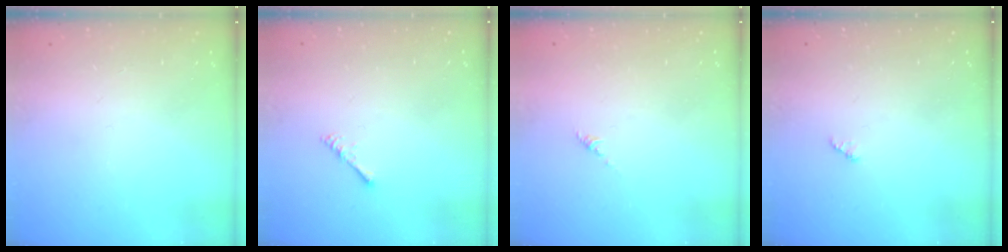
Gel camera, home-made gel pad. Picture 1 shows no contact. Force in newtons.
{"total": 1.6, "press": 1.6, "slide": 0.4}
{"total": 0.0}
{"total": 1.3, "press": 1.3, "slide": 0.2}